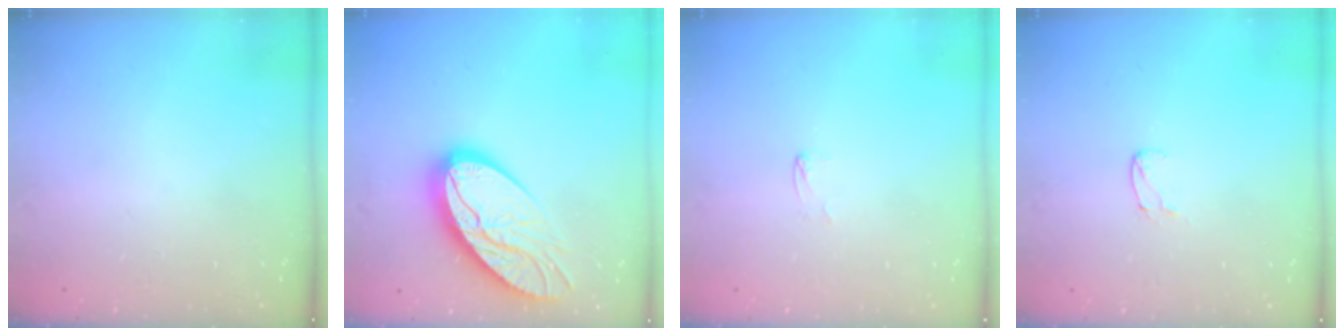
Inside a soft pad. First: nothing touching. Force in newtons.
{"total": 16.8, "press": 16.7, "slide": 1.5}
{"total": 1.7, "press": 1.6, "slide": 0.1}
{"total": 5.0, "press": 5.0, "slide": 0.5}